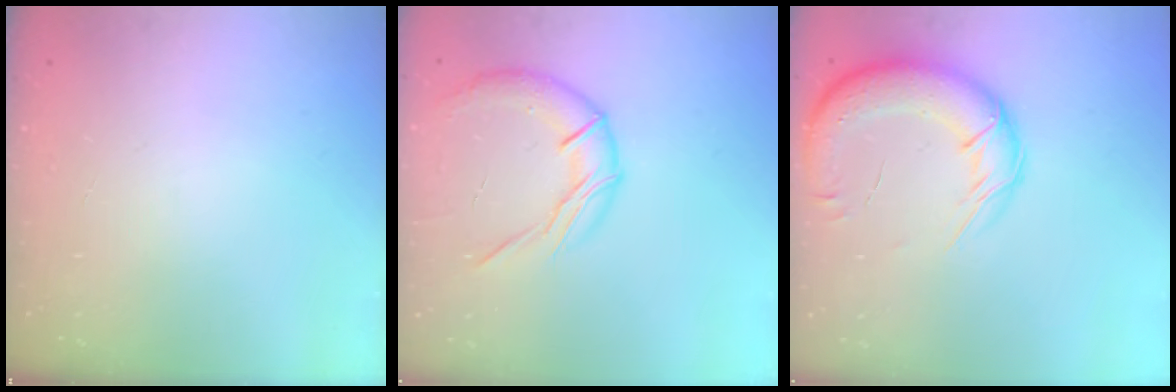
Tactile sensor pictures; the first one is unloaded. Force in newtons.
{"total": 13.4, "press": 13.4, "slide": 1.3}
{"total": 17.5, "press": 17.1, "slide": 4.0}